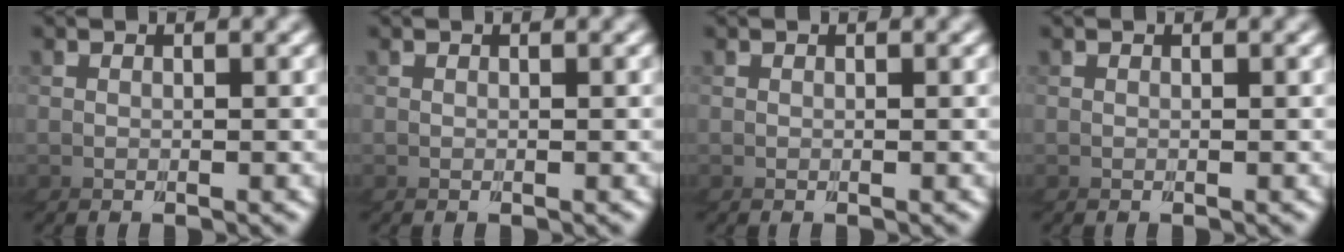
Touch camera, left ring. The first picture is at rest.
{"total": 0.0}
{"total": 0.0}
{"total": 0.0}